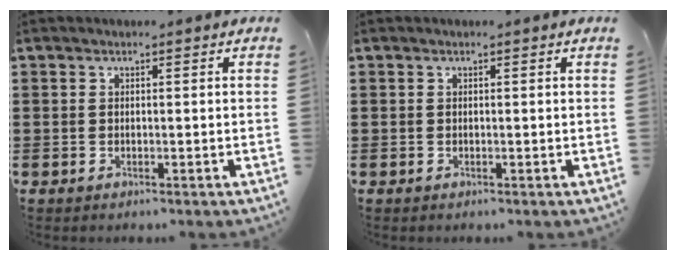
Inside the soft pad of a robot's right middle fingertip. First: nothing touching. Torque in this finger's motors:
{"motor_torque": [0.02, -0.01, 0.01, 0.01]}